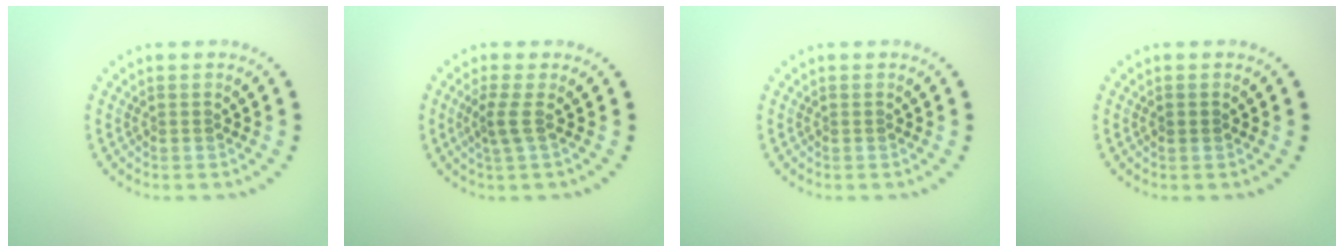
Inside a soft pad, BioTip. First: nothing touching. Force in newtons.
{"total": 1.9, "press": 1.2, "slide": 1.4}
{"total": 0.0}
{"total": 0.7, "press": 0.7, "slide": 0.2}